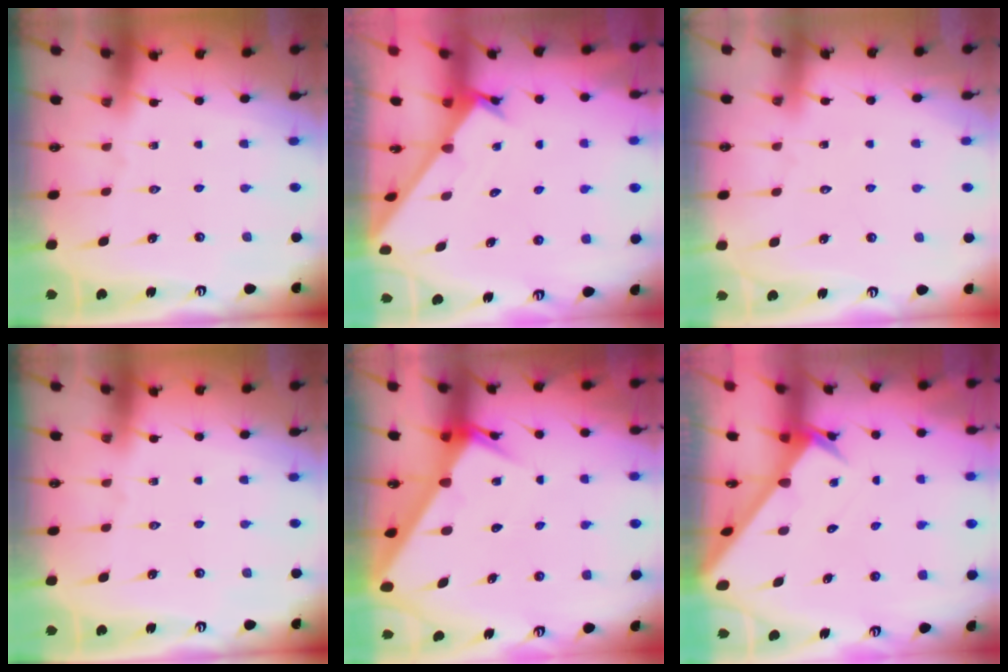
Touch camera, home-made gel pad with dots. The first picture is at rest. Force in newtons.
{"total": 1.7, "press": 1.7, "slide": 0.1}
{"total": 3.4, "press": 3.4, "slide": 0.4}
{"total": 0.0}
{"total": 4.7, "press": 4.7, "slide": 0.5}
{"total": 2.7, "press": 2.7, "slide": 0.1}